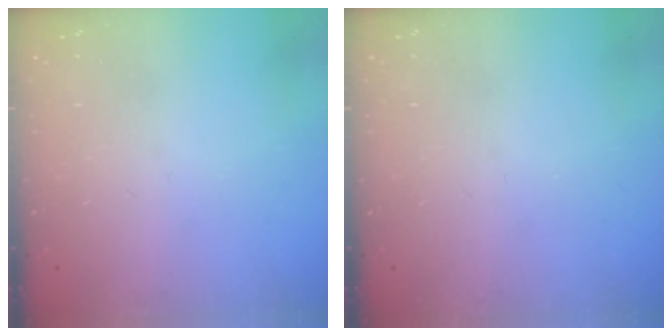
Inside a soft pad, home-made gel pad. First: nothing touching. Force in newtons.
{"total": 0.0}